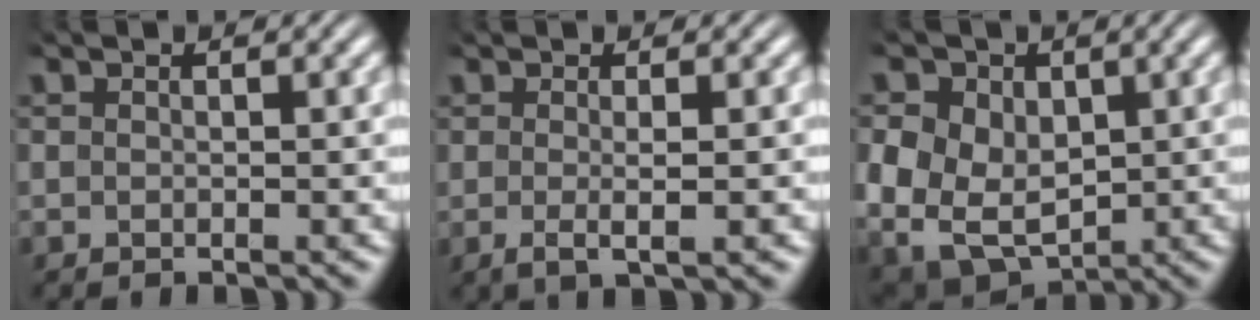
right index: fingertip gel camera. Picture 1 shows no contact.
{"total": 1.9, "force": [-0.4, 0.2, 1.8], "torque": [-0.040, -0.008, -0.002]}
{"total": 13.1, "force": [-1.4, 11.5, 6.1], "torque": [-0.160, -0.061, -0.010]}